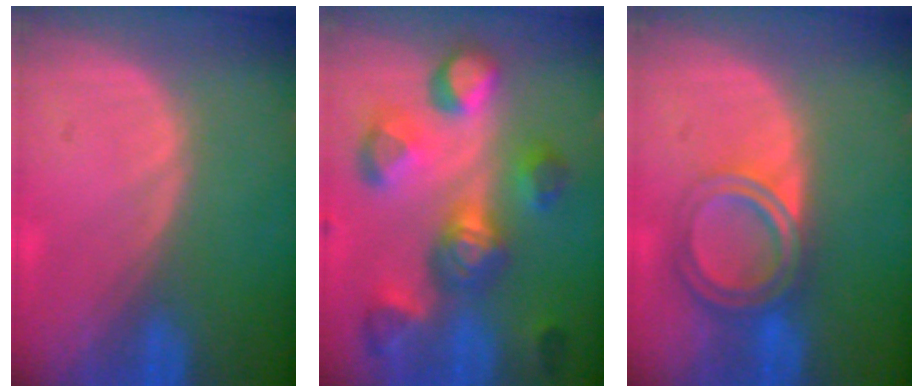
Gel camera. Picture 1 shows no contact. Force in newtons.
{"total": 10.6, "press": 10.0, "slide": 3.5}
{"total": 6.5, "press": 5.5, "slide": 3.4}